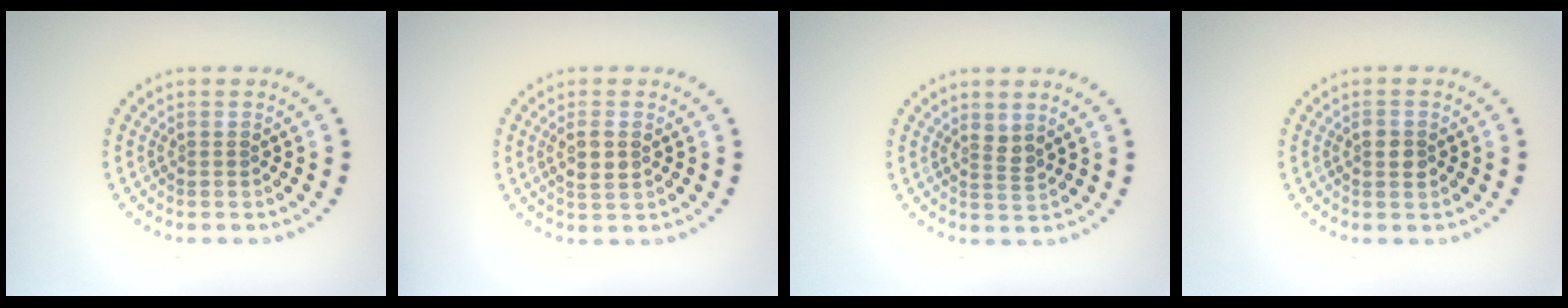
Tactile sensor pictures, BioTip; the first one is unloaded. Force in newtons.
{"total": 2.1, "press": 2.0, "slide": 0.6}
{"total": 1.3, "press": 1.0, "slide": 0.7}
{"total": 1.4, "press": 1.4, "slide": 0.1}